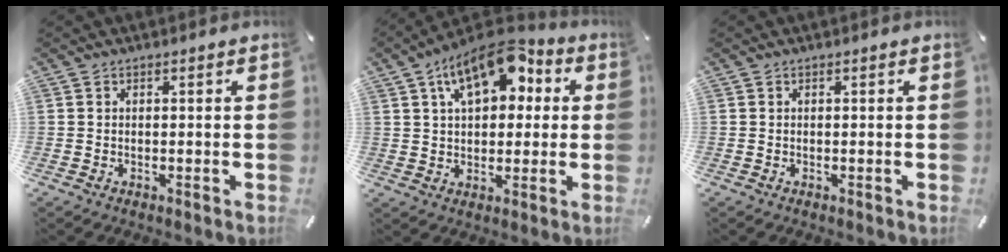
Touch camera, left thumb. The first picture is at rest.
{"total": 13.9, "force": [6.5, 8.3, 9.1], "torque": [-0.148, -0.024, 0.113]}
{"total": 0.0}